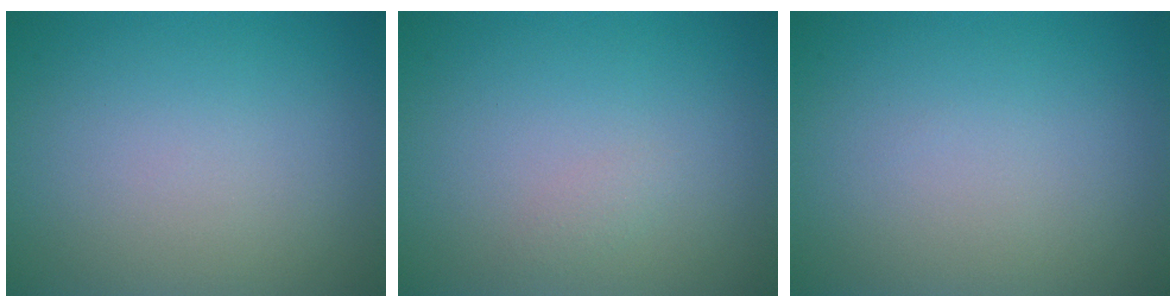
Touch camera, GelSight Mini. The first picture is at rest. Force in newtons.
{"total": 0.6, "press": 0.6, "slide": 0.0}
{"total": 0.0}